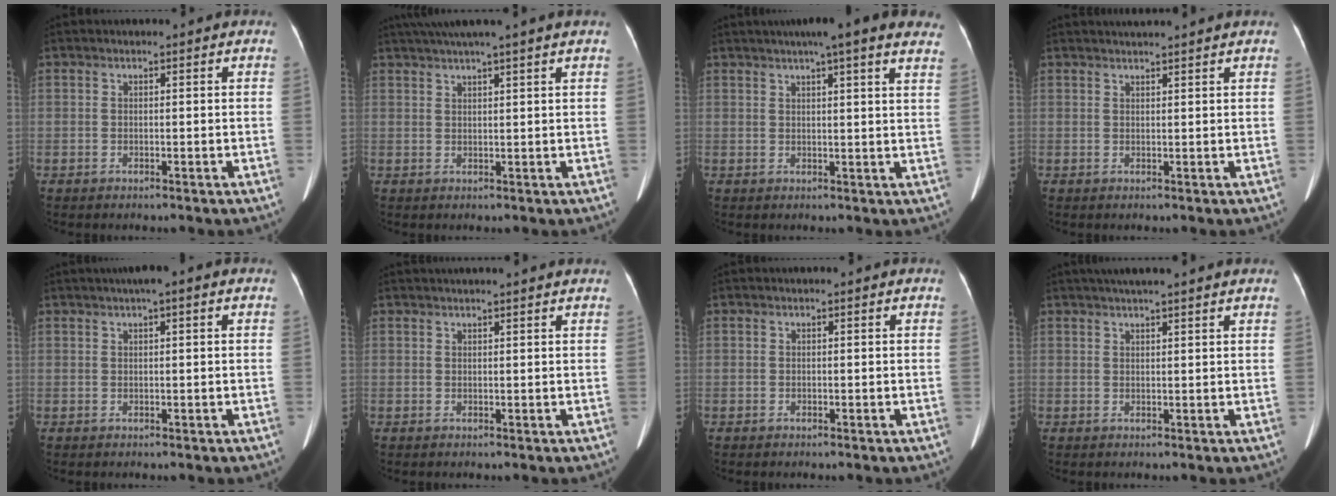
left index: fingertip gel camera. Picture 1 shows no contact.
{"total": 7.0, "force": [5.6, -1.6, 3.8], "torque": [-0.057, 0.028, 0.082]}
{"total": 14.4, "force": [11.4, 1.1, 8.7], "torque": [-0.119, 0.026, 0.130]}
{"total": 4.3, "force": [4.0, -0.5, 1.5], "torque": [-0.017, 0.025, 0.053]}
{"total": 2.8, "force": [1.5, 0.3, 2.4], "torque": [-0.042, 0.015, 0.021]}
{"total": 6.5, "force": [5.8, -0.3, 2.8], "torque": [-0.033, 0.031, 0.066]}
{"total": 0.0}
{"total": 7.5, "force": [6.3, -0.1, 4.0], "torque": [-0.062, 0.034, 0.085]}